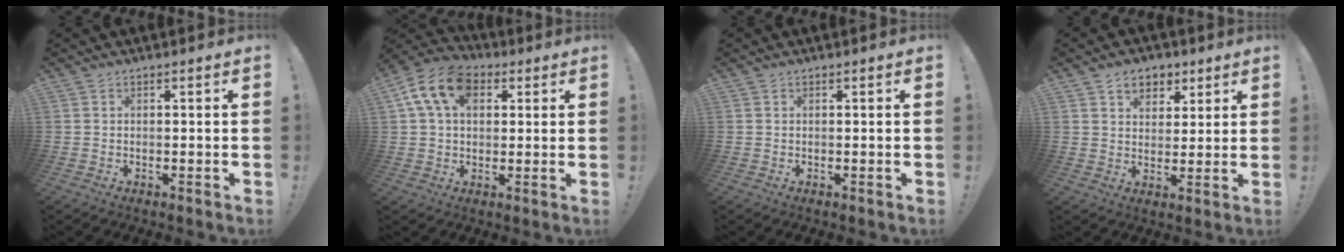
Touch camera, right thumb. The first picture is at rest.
{"total": 13.1, "force": [4.7, 8.8, 8.6], "torque": [-0.151, -0.002, 0.089]}
{"total": 0.0}
{"total": 7.6, "force": [4.2, 5.8, 2.4], "torque": [-0.024, -0.023, 0.078]}